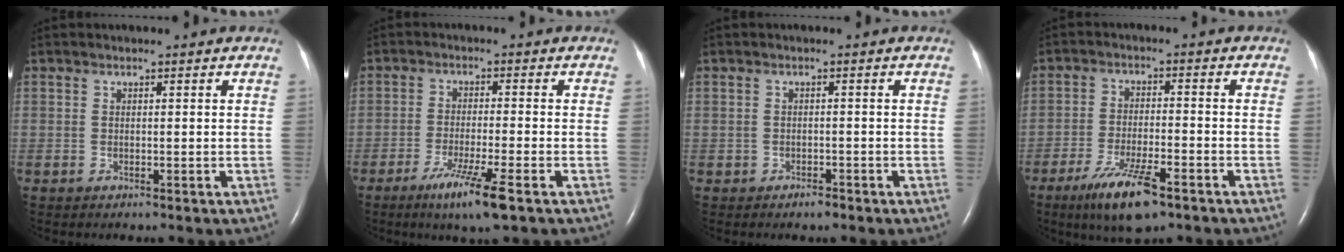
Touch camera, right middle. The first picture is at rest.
{"total": 7.2, "force": [-4.1, -0.9, 5.8], "torque": [-0.111, -0.022, -0.074]}
{"total": 0.9, "force": [-0.8, -0.1, 0.4], "torque": [-0.011, -0.001, -0.013]}
{"total": 9.1, "force": [-5.7, 1.7, 6.8], "torque": [-0.134, -0.017, -0.096]}